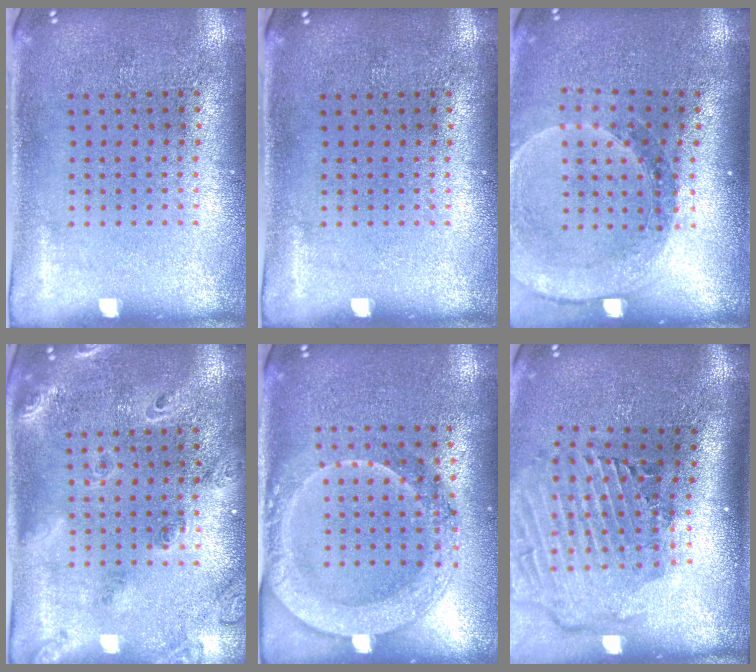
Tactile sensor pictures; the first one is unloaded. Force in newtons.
{"total": 0.0}
{"total": 1.5, "press": 1.5, "slide": 0.1}
{"total": 1.8, "press": 1.5, "slide": 1.0}
{"total": 1.9, "press": 1.8, "slide": 0.6}
{"total": 3.0, "press": 2.1, "slide": 2.1}